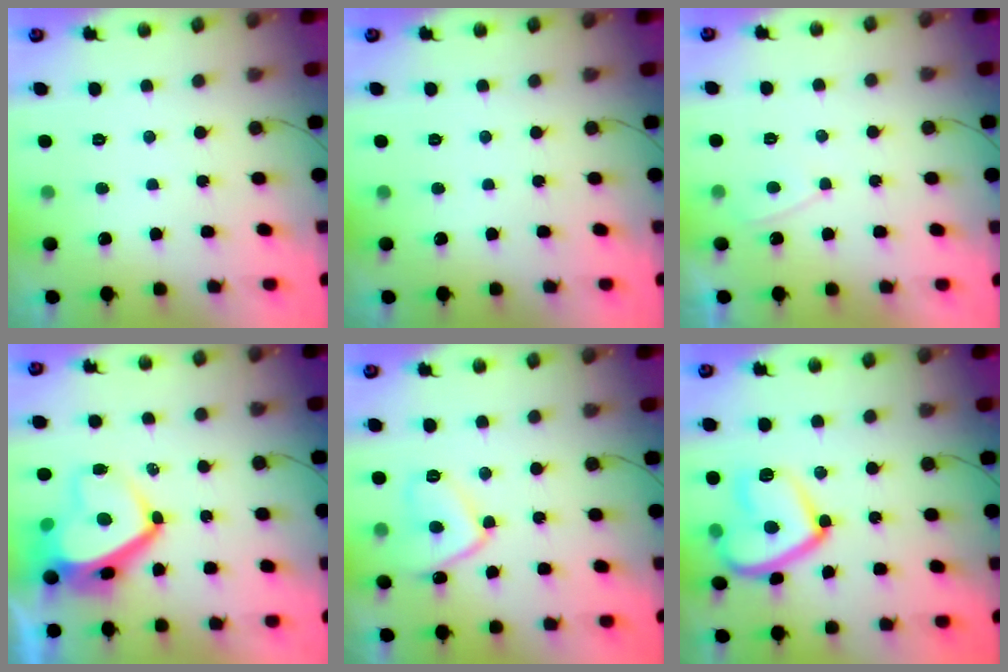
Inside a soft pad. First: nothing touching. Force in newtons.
{"total": 0.0}
{"total": 2.9, "press": 2.9, "slide": 0.3}
{"total": 11.7, "press": 11.7, "slide": 1.3}
{"total": 10.1, "press": 10.0, "slide": 1.1}
{"total": 15.0, "press": 15.0, "slide": 0.9}